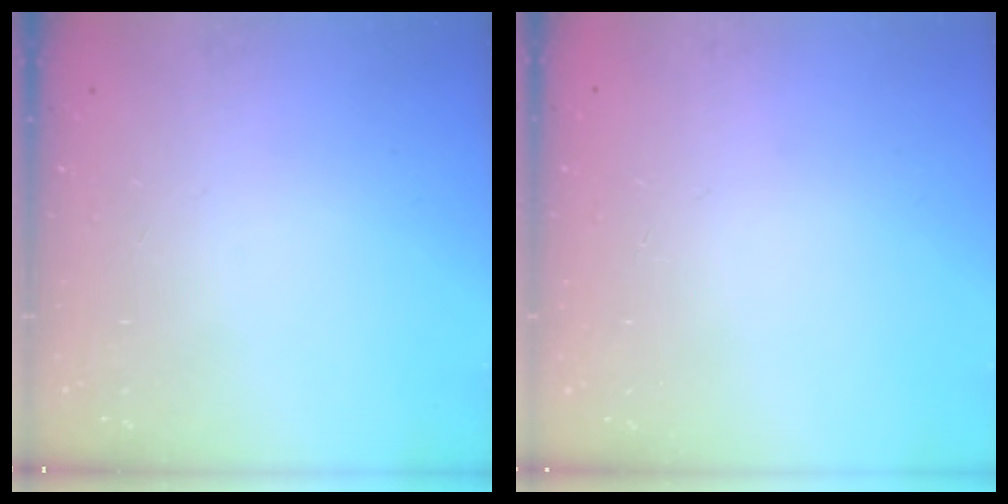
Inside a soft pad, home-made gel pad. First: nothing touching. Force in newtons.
{"total": 0.0}